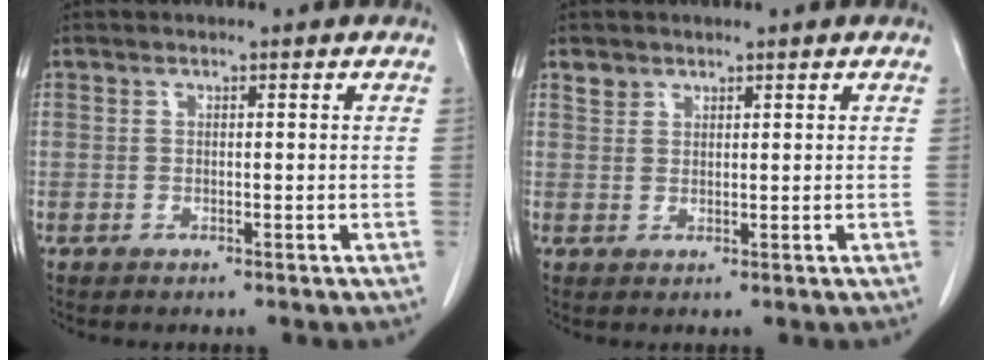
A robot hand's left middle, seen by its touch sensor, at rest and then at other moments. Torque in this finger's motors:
{"motor_torque": [0.23, -0.20, -0.04, 0.01]}